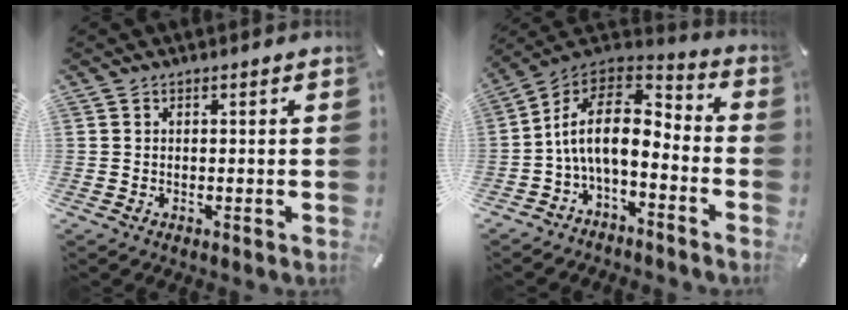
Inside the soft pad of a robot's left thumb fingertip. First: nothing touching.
{"total": 13.6, "force": [-0.9, 7.5, 11.3], "torque": [-0.234, -0.004, -0.022]}